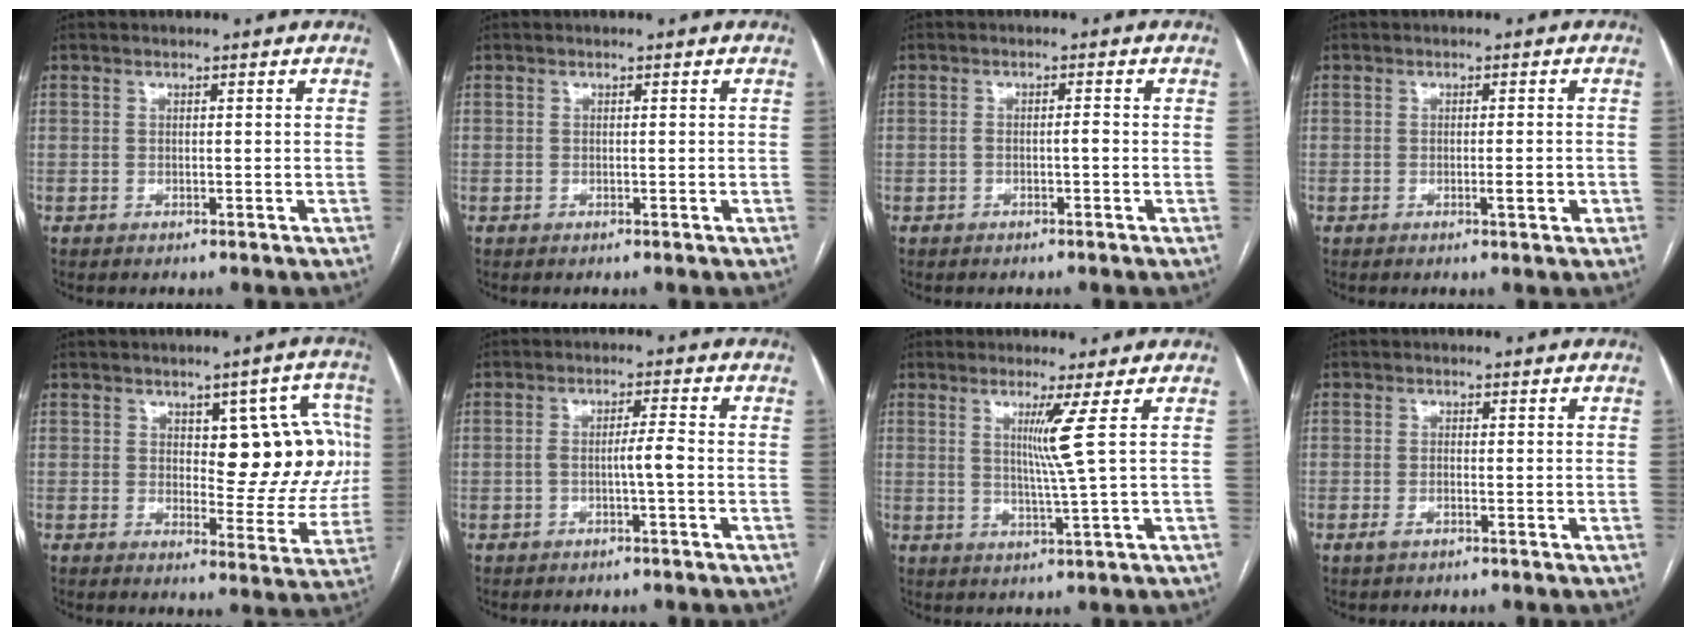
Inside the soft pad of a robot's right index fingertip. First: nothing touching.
{"total": 0.0}
{"total": 1.3, "force": [-0.6, 0.1, 1.2], "torque": [-0.020, 0.004, -0.011]}
{"total": 2.2, "force": [-0.8, 0.3, 2.0], "torque": [-0.032, -0.001, -0.011]}
{"total": 11.7, "force": [2.2, 5.1, 10.3], "torque": [-0.107, 0.023, 0.036]}
{"total": 2.9, "force": [-1.1, -0.3, 2.7], "torque": [-0.044, 0.007, -0.019]}
{"total": 4.7, "force": [1.5, -2.1, 3.9], "torque": [-0.077, -0.016, 0.035]}
{"total": 1.2, "force": [-0.8, 0.3, 0.9], "torque": [-0.018, -0.001, -0.013]}